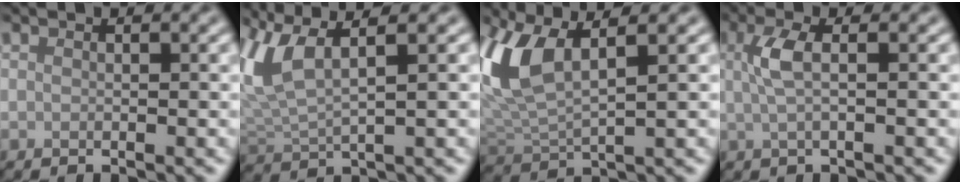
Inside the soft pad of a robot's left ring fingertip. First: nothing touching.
{"total": 5.5, "force": [3.2, 1.4, 4.2], "torque": [-0.107, 0.011, 0.066]}
{"total": 6.1, "force": [2.8, 2.2, 5.0], "torque": [-0.122, 0.001, 0.057]}
{"total": 2.6, "force": [0.4, 0.7, 2.5], "torque": [-0.053, 0.004, 0.006]}